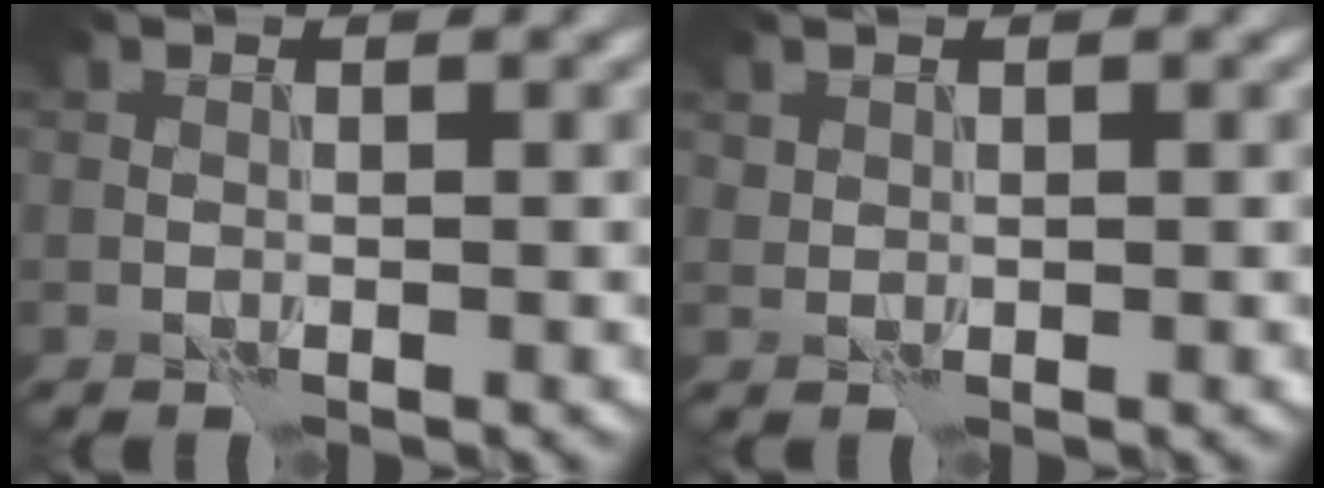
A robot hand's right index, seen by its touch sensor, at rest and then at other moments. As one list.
[{"total": 0.8, "force": [0.6, 0.6, 0.1], "torque": [-0.002, -0.002, 0.015]}]